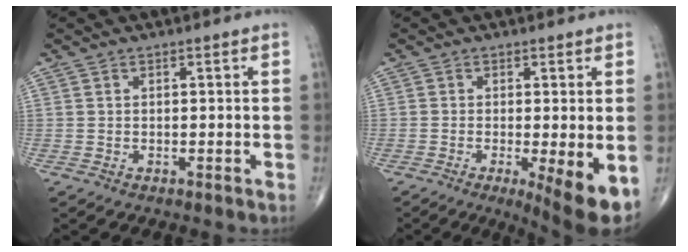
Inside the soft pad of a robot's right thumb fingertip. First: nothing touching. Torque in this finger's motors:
{"motor_torque": [-0.30, 0.38, 0.08, 0.01, 0.07]}